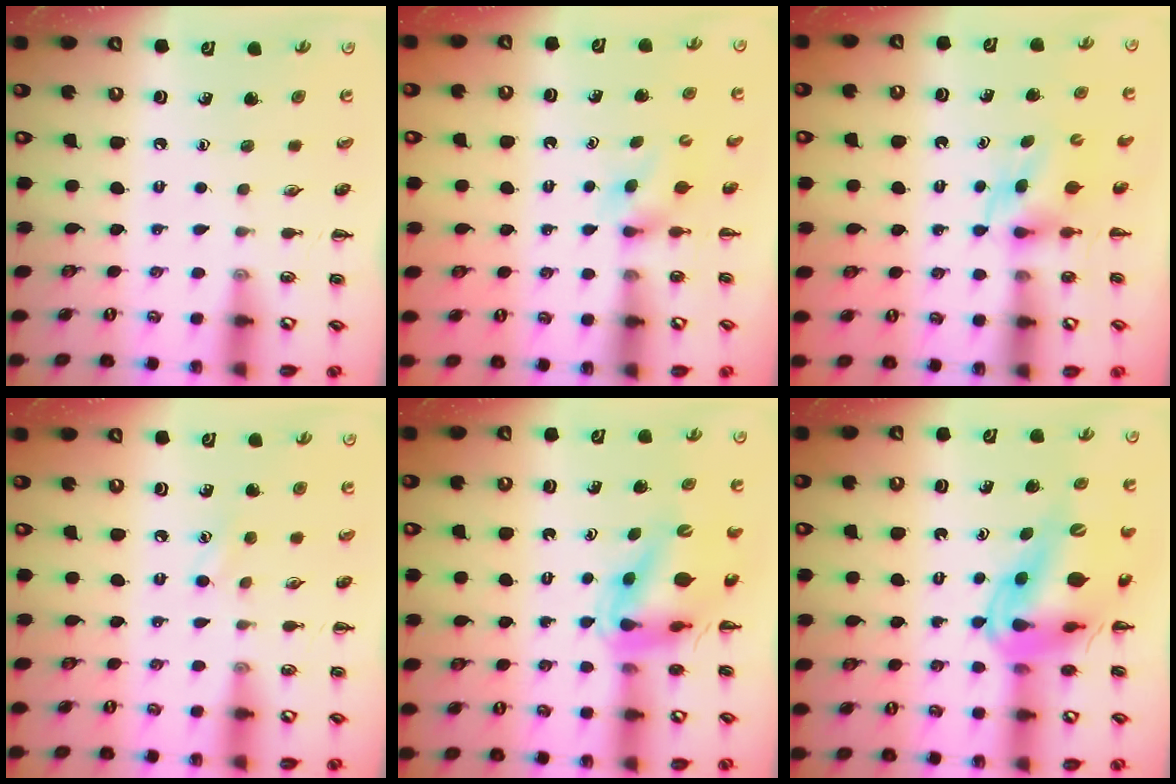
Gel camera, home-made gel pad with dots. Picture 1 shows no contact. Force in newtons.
{"total": 4.0, "press": 3.8, "slide": 1.1}
{"total": 3.1, "press": 2.9, "slide": 1.2}
{"total": 2.4, "press": 2.3, "slide": 0.8}
{"total": 10.6, "press": 10.1, "slide": 3.2}
{"total": 16.8, "press": 16.1, "slide": 5.1}